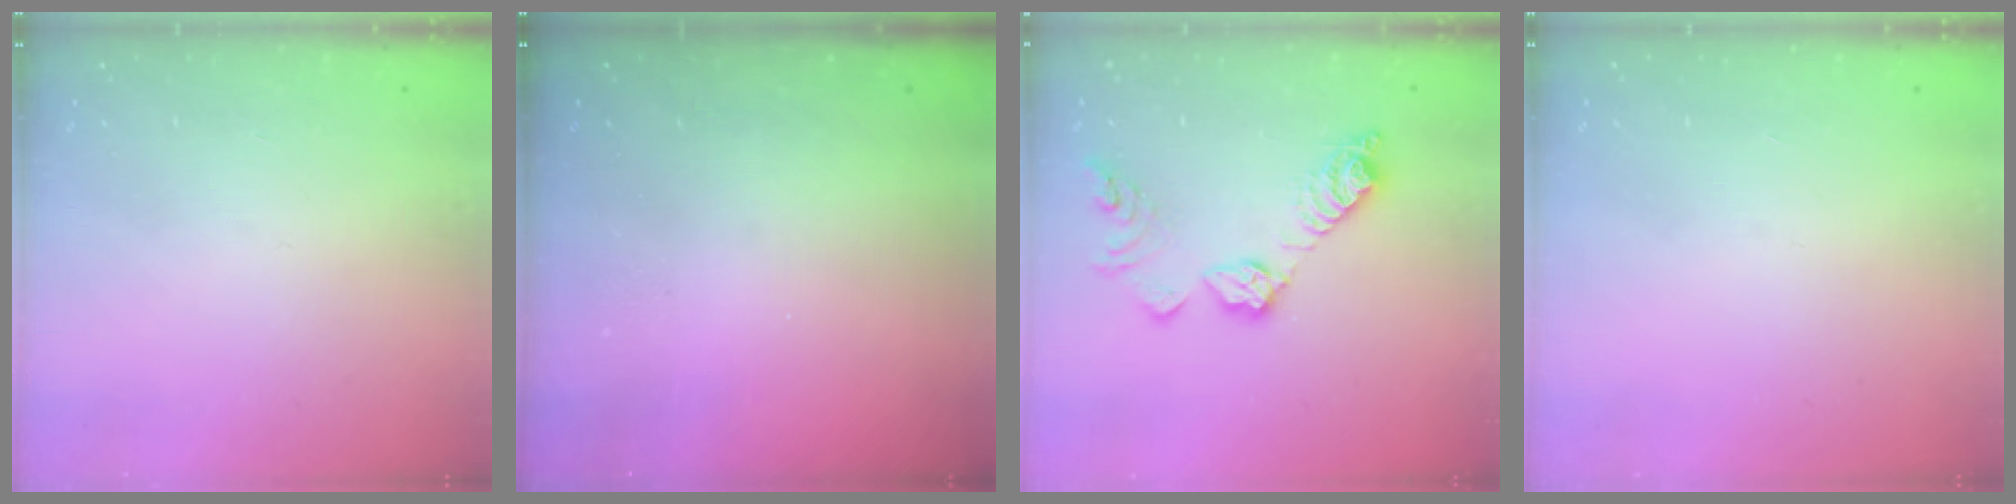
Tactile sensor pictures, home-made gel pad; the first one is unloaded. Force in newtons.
{"total": 0.0}
{"total": 13.6, "press": 13.6, "slide": 0.6}
{"total": 0.0}